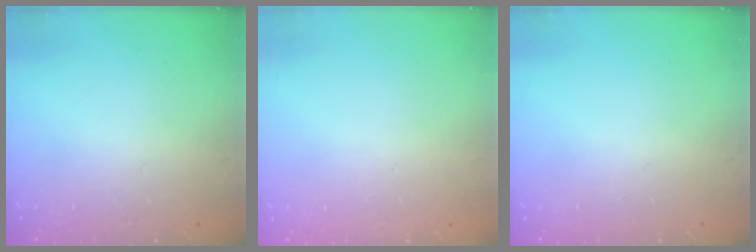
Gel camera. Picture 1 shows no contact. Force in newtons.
{"total": 0.0}
{"total": 0.0}